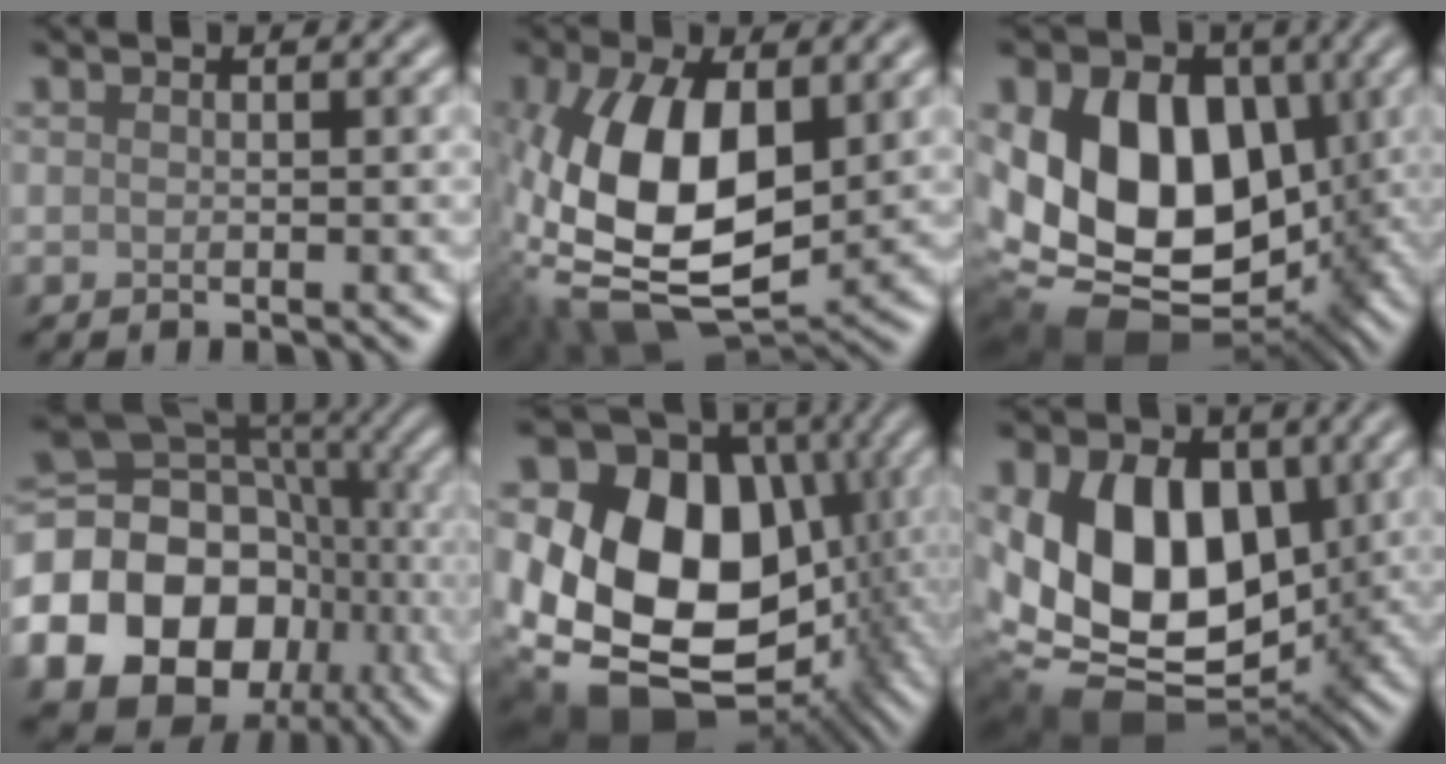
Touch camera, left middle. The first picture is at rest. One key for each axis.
{"total": 14.2, "fx": -0.6, "fy": 7.7, "fz": 11.9, "tx": -0.256, "ty": -0.016, "tz": -0.009}
{"total": 16.4, "fx": 0.8, "fy": 11.8, "fz": 11.4, "tx": -0.175, "ty": -0.008, "tz": 0.024}
{"total": 22.5, "fx": -6.9, "fy": 19.1, "fz": 9.7, "tx": -0.195, "ty": -0.023, "tz": -0.124}
{"total": 19.1, "fx": -1.2, "fy": 15.0, "fz": 11.8, "tx": -0.199, "ty": -0.019, "tz": -0.006}
{"total": 14.0, "fx": 1.6, "fy": 9.6, "fz": 10.0, "tx": -0.175, "ty": -0.019, "tz": 0.027}